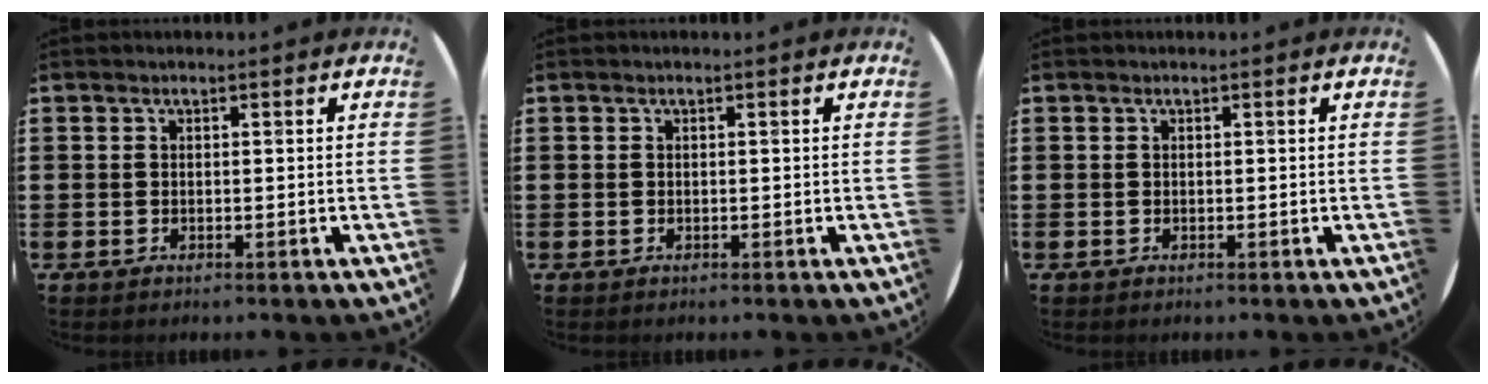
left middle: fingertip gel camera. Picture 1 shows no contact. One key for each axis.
{"total": 0.0}
{"total": 0.0}